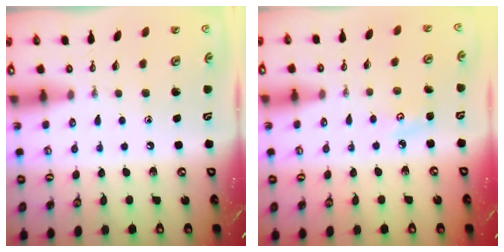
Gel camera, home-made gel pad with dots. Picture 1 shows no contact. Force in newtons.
{"total": 3.6, "press": 3.6, "slide": 0.4}